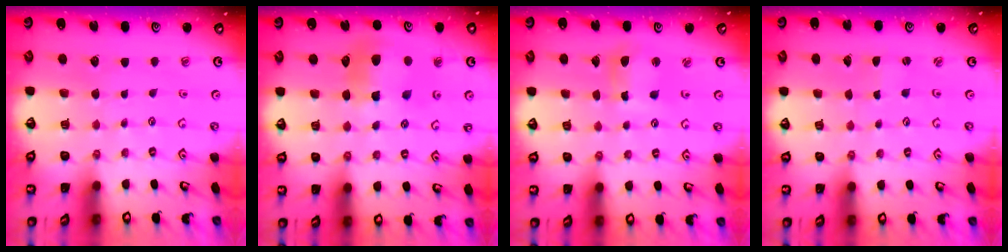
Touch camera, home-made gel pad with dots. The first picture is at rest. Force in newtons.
{"total": 10.0, "press": 9.9, "slide": 1.3}
{"total": 6.8, "press": 6.7, "slide": 1.0}
{"total": 0.5, "press": 0.5, "slide": 0.0}